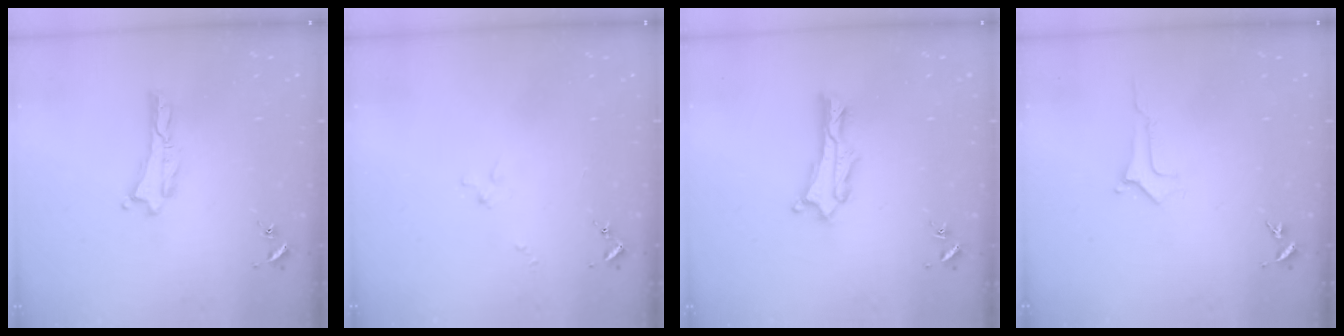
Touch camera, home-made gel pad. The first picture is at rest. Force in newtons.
{"total": 1.3, "press": 1.2, "slide": 0.1}
{"total": 1.1, "press": 1.1, "slide": 0.2}
{"total": 0.0}